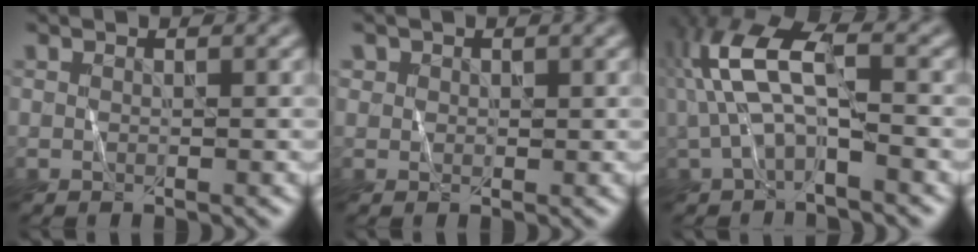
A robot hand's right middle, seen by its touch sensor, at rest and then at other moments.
{"total": 1.2, "force": [0.5, 1.1, 0.0], "torque": [0.006, 0.006, 0.009]}
{"total": 6.0, "force": [-0.2, 2.3, 5.5], "torque": [-0.122, 0.027, -0.010]}